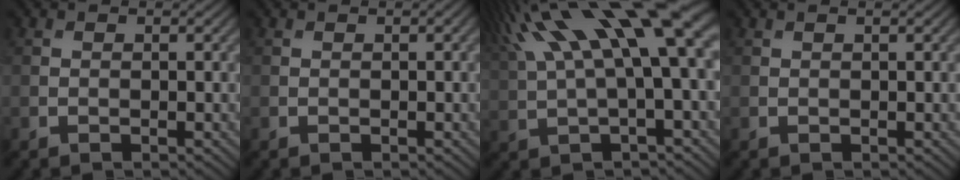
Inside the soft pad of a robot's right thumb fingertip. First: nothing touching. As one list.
[{"total": 0.5, "force": [0.2, 0.0, 0.5], "torque": [-0.007, 0.002, 0.003]}, {"total": 15.9, "force": [6.8, 3.9, 13.8], "torque": [-0.283, 0.027, 0.136]}, {"total": 0.5, "force": [0.4, -0.1, 0.3], "torque": [-0.006, 0.004, 0.008]}]